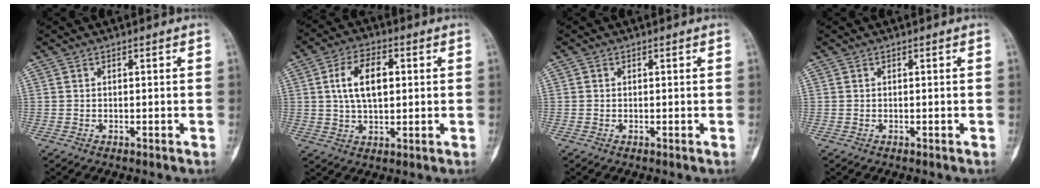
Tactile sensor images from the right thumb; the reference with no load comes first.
{"total": 9.7, "force": [1.8, 5.3, 7.9], "torque": [-0.130, 0.003, 0.031]}
{"total": 0.0}
{"total": 0.0}